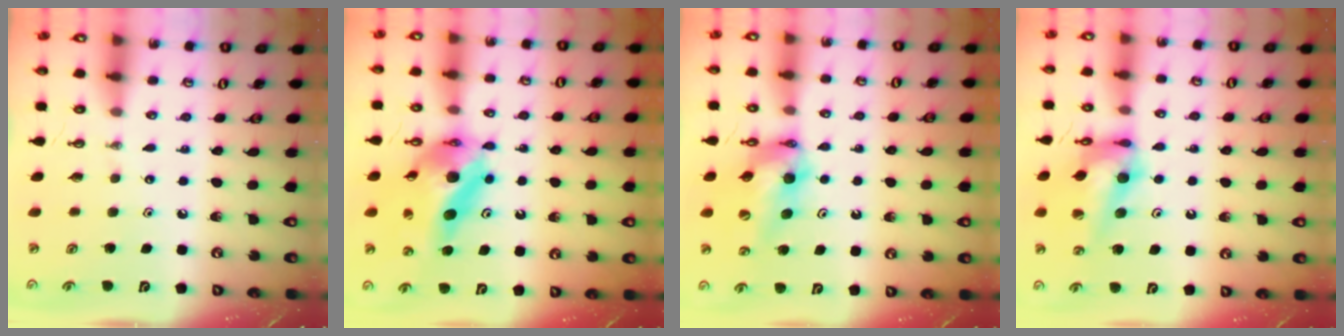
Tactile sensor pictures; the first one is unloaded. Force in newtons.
{"total": 16.0, "press": 15.9, "slide": 1.7}
{"total": 11.6, "press": 11.5, "slide": 1.4}
{"total": 14.3, "press": 14.3, "slide": 1.1}